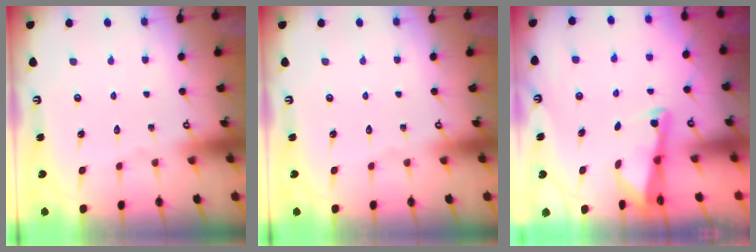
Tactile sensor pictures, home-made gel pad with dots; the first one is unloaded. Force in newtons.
{"total": 0.0}
{"total": 2.5, "press": 2.5, "slide": 0.2}